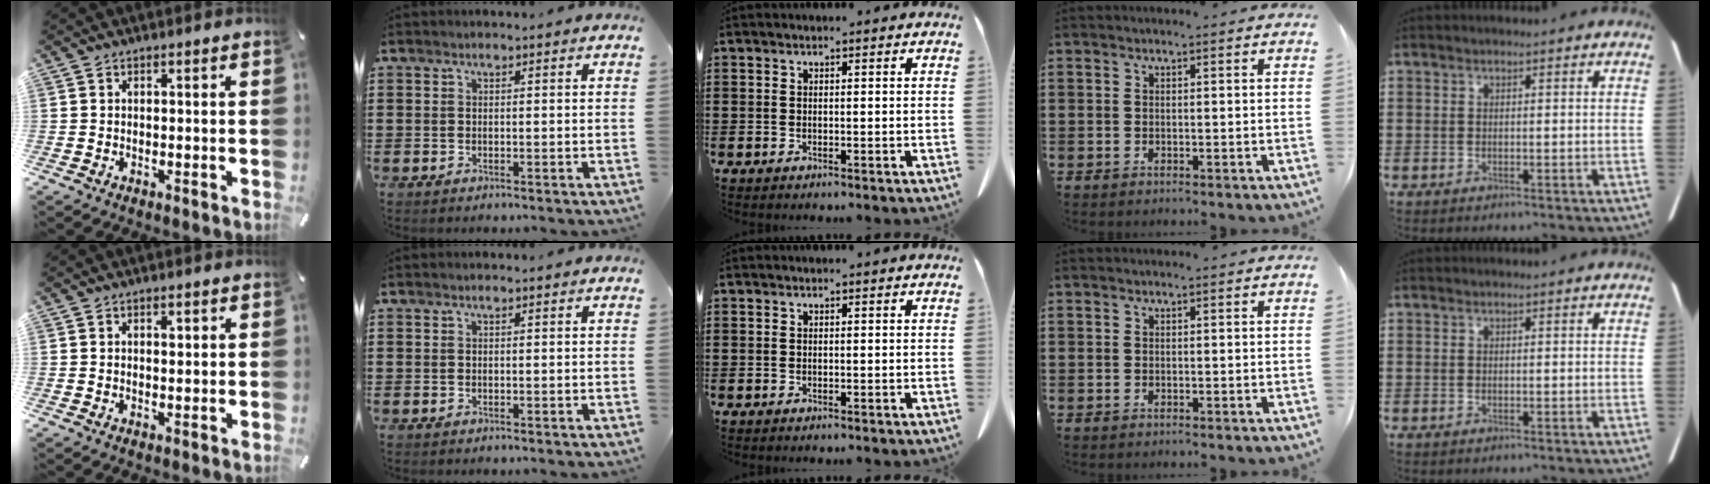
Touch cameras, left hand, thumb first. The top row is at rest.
{"thumb": {"total": 1.3, "force": [0.4, 0.7, 1.1], "torque": [-0.014, 0.001, 0.003]}}